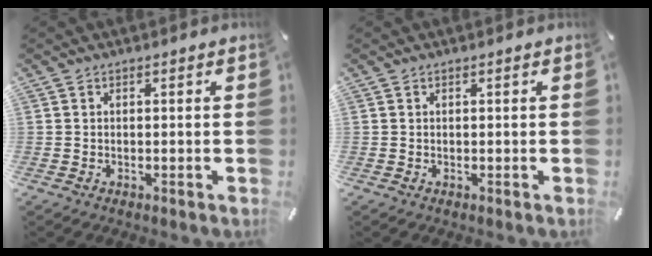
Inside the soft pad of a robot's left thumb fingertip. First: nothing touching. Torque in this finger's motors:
{"motor_torque": [-0.13, 0.13, 0.00, 0.00, 0.00]}